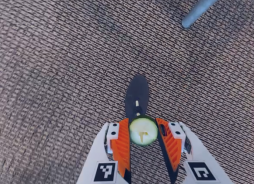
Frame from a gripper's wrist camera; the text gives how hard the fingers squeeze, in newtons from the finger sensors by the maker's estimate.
{"total": 7.4, "left": 7.4, "right": 7.3}